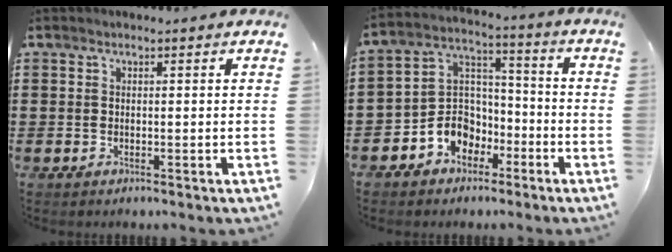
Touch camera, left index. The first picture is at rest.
{"total": 7.0, "force": [-3.8, 5.8, 0.7], "torque": [-0.043, 0.009, -0.078]}